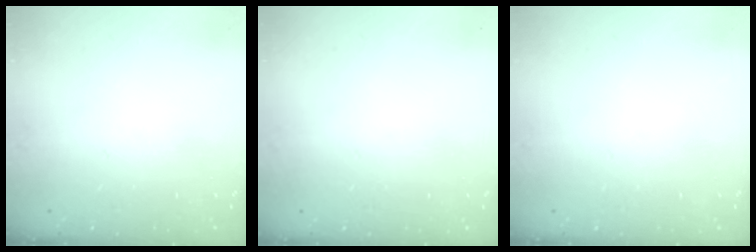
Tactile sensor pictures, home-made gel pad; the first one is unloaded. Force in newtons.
{"total": 0.8, "press": 0.8, "slide": 0.1}
{"total": 0.0}